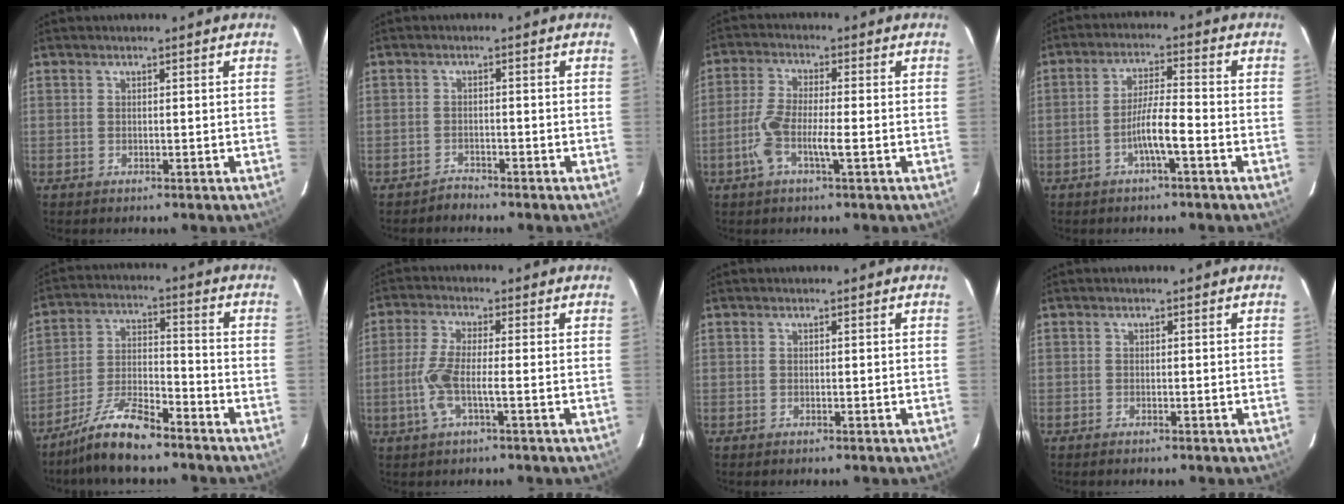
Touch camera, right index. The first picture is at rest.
{"total": 1.5, "force": [-1.3, 0.3, -0.6], "torque": [0.017, -0.003, -0.025]}
{"total": 6.4, "force": [-2.0, 0.8, 6.0], "torque": [-0.129, 0.005, -0.042]}
{"total": 5.9, "force": [-2.4, 0.2, 5.4], "torque": [-0.104, 0.008, -0.044]}
{"total": 10.0, "force": [-8.0, 1.7, 5.9], "torque": [-0.117, -0.007, -0.150]}
{"total": 5.7, "force": [-1.5, 0.6, 5.5], "torque": [-0.125, 0.002, -0.033]}
{"total": 0.0}
{"total": 0.9, "force": [-0.8, 0.0, 0.5], "torque": [-0.010, -0.002, -0.009]}